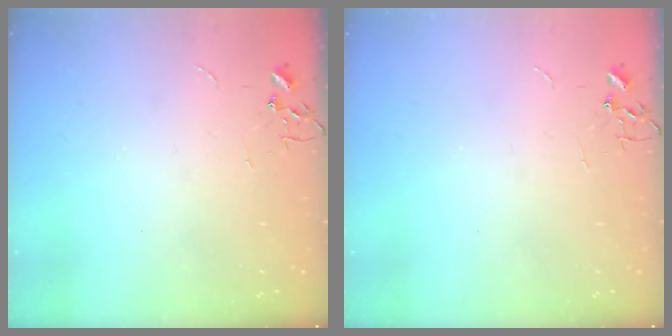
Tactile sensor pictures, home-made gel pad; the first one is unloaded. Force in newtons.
{"total": 0.0}